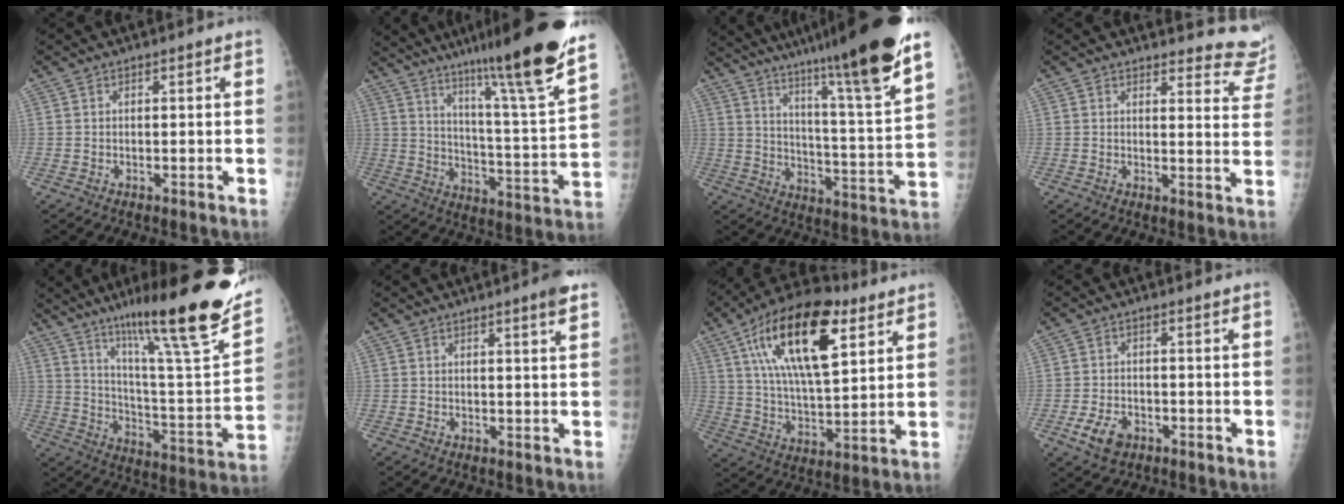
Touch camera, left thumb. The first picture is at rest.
{"total": 23.9, "force": [17.5, 0.7, 16.3], "torque": [-0.233, -0.090, 0.264]}
{"total": 25.9, "force": [19.3, 0.9, 17.2], "torque": [-0.257, -0.095, 0.289]}
{"total": 10.3, "force": [10.2, 1.8, 0.2], "torque": [0.039, -0.107, 0.080]}
{"total": 28.1, "force": [18.0, 3.7, 21.2], "torque": [-0.304, -0.063, 0.282]}
{"total": 3.1, "force": [2.1, -0.1, 2.4], "torque": [-0.031, -0.008, 0.026]}
{"total": 22.1, "force": [9.7, 9.2, 17.5], "torque": [-0.287, -0.021, 0.165]}
{"total": 5.2, "force": [-2.4, 3.4, 3.0], "torque": [-0.054, 0.007, -0.039]}